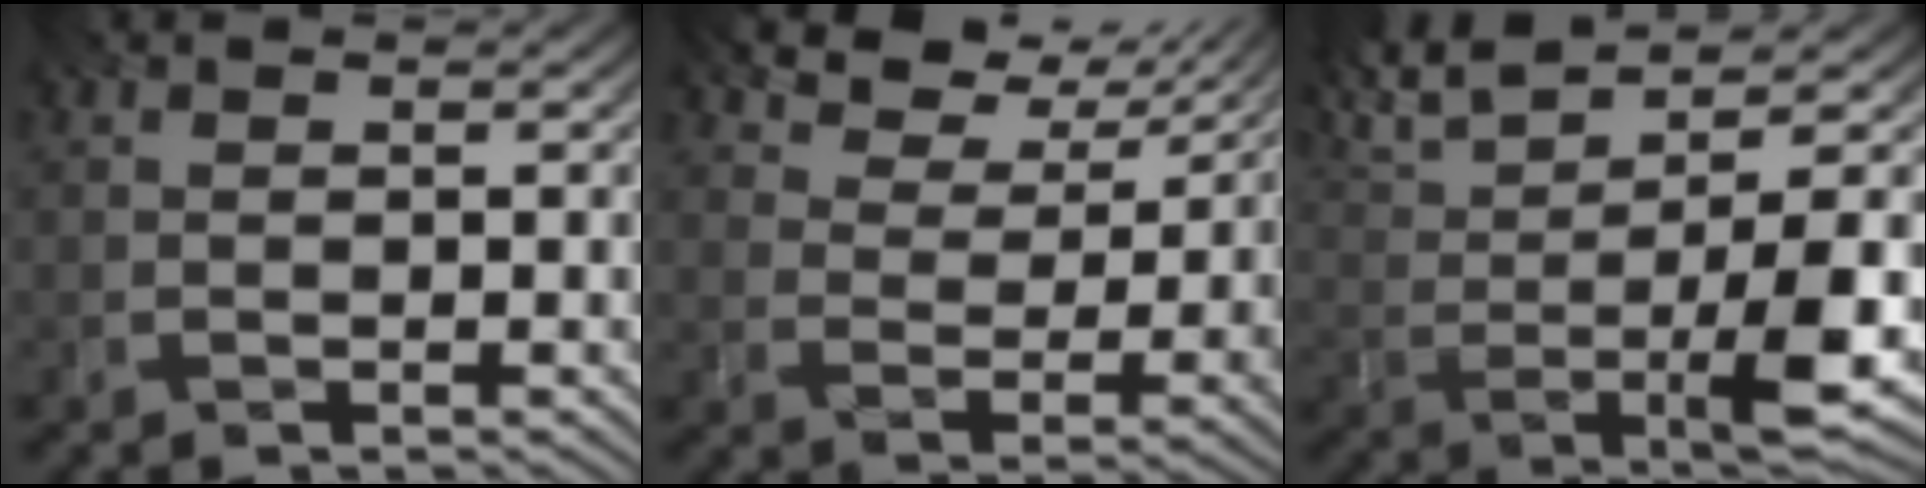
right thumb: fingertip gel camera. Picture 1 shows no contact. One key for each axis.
{"total": 8.0, "fx": 5.4, "fy": 3.9, "fz": 4.5, "tx": -0.094, "ty": -0.001, "tz": 0.085}
{"total": 10.4, "fx": 3.0, "fy": 3.1, "fz": 9.5, "tx": -0.190, "ty": 0.006, "tz": 0.056}